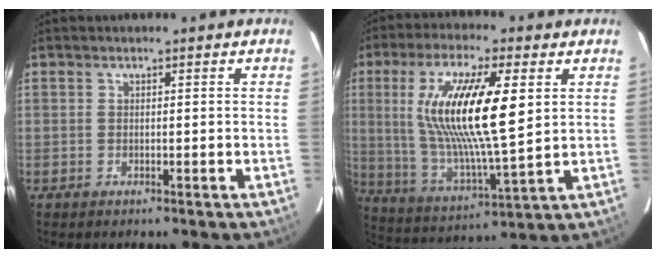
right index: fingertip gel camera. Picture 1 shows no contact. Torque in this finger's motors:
{"motor_torque": [1.74, 0.34, 1.05, 0.21]}